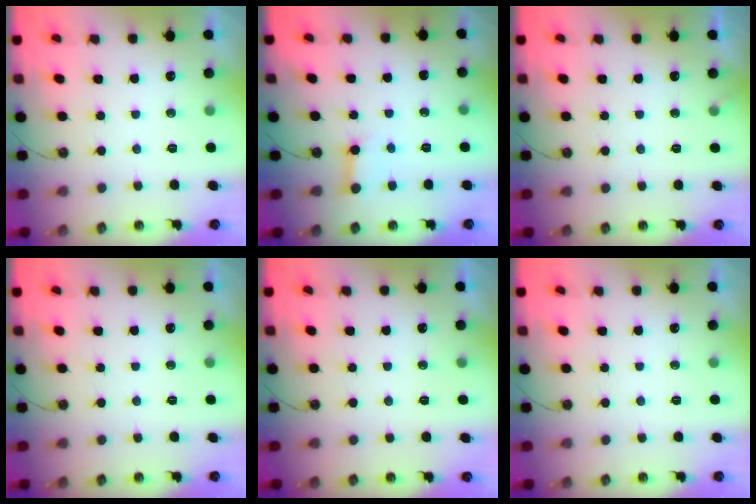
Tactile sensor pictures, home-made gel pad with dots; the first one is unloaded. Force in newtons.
{"total": 3.9, "press": 3.9, "slide": 0.3}
{"total": 4.4, "press": 4.4, "slide": 0.2}
{"total": 0.0}
{"total": 0.0}
{"total": 0.0}